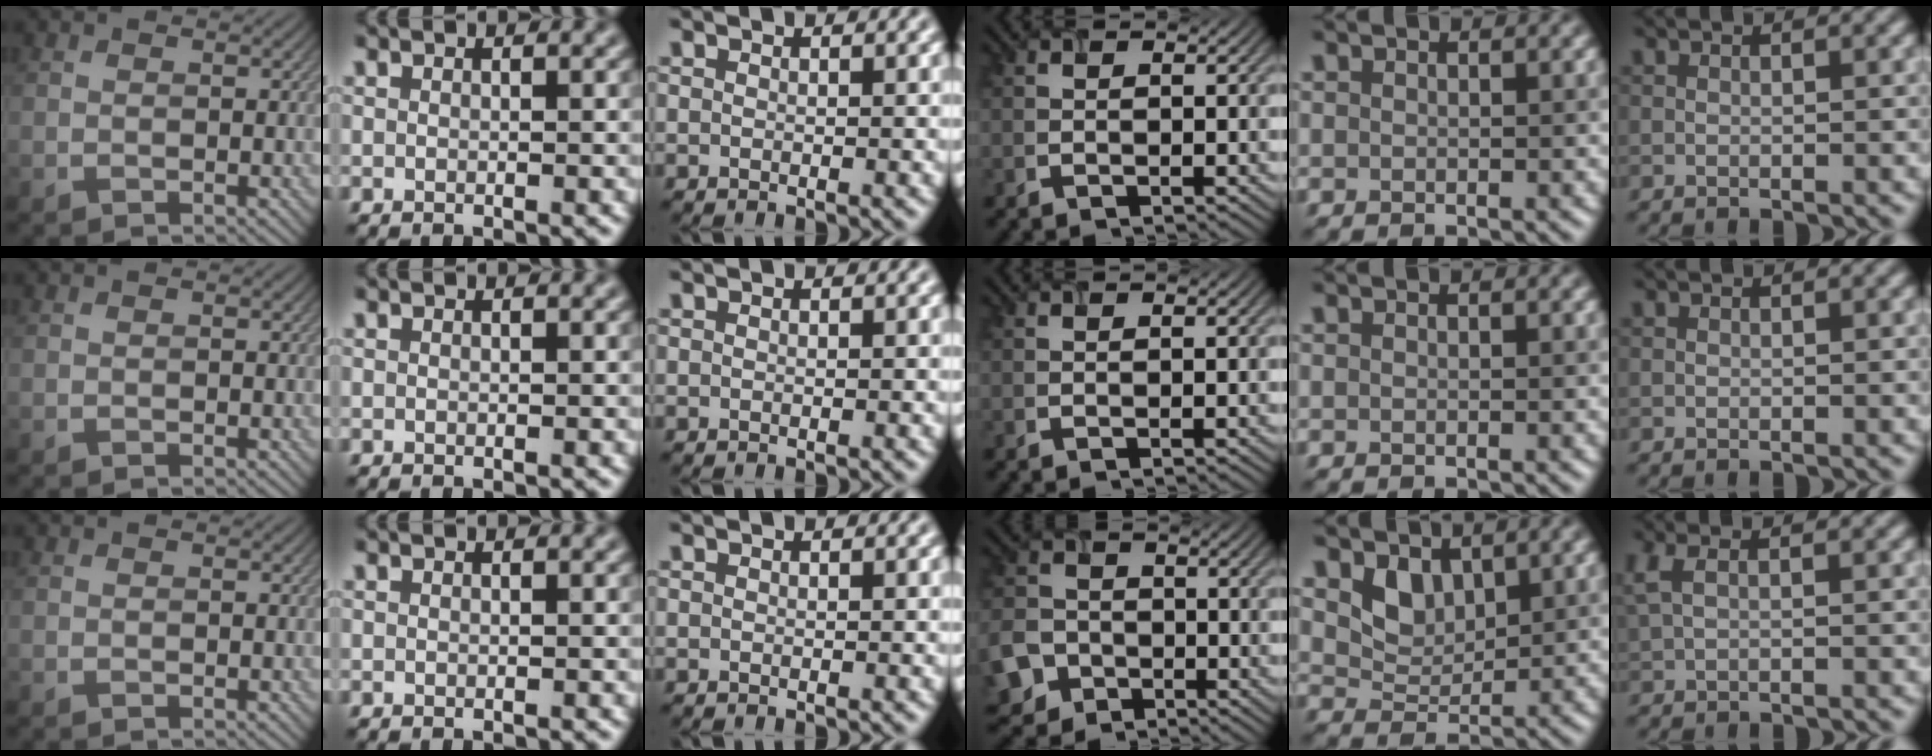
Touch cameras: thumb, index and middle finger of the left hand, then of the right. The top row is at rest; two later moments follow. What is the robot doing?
{"motion": "close", "object": "airpods case & airpods"}